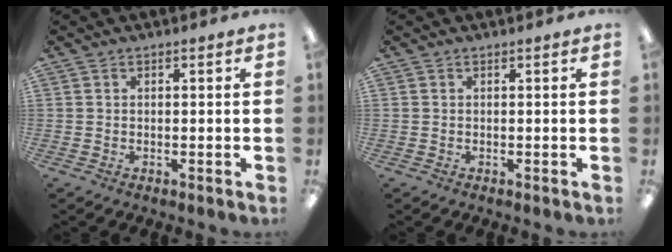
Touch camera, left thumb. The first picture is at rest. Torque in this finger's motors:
{"motor_torque": [0.00, 0.00, -0.16, 0.14, 0.00]}